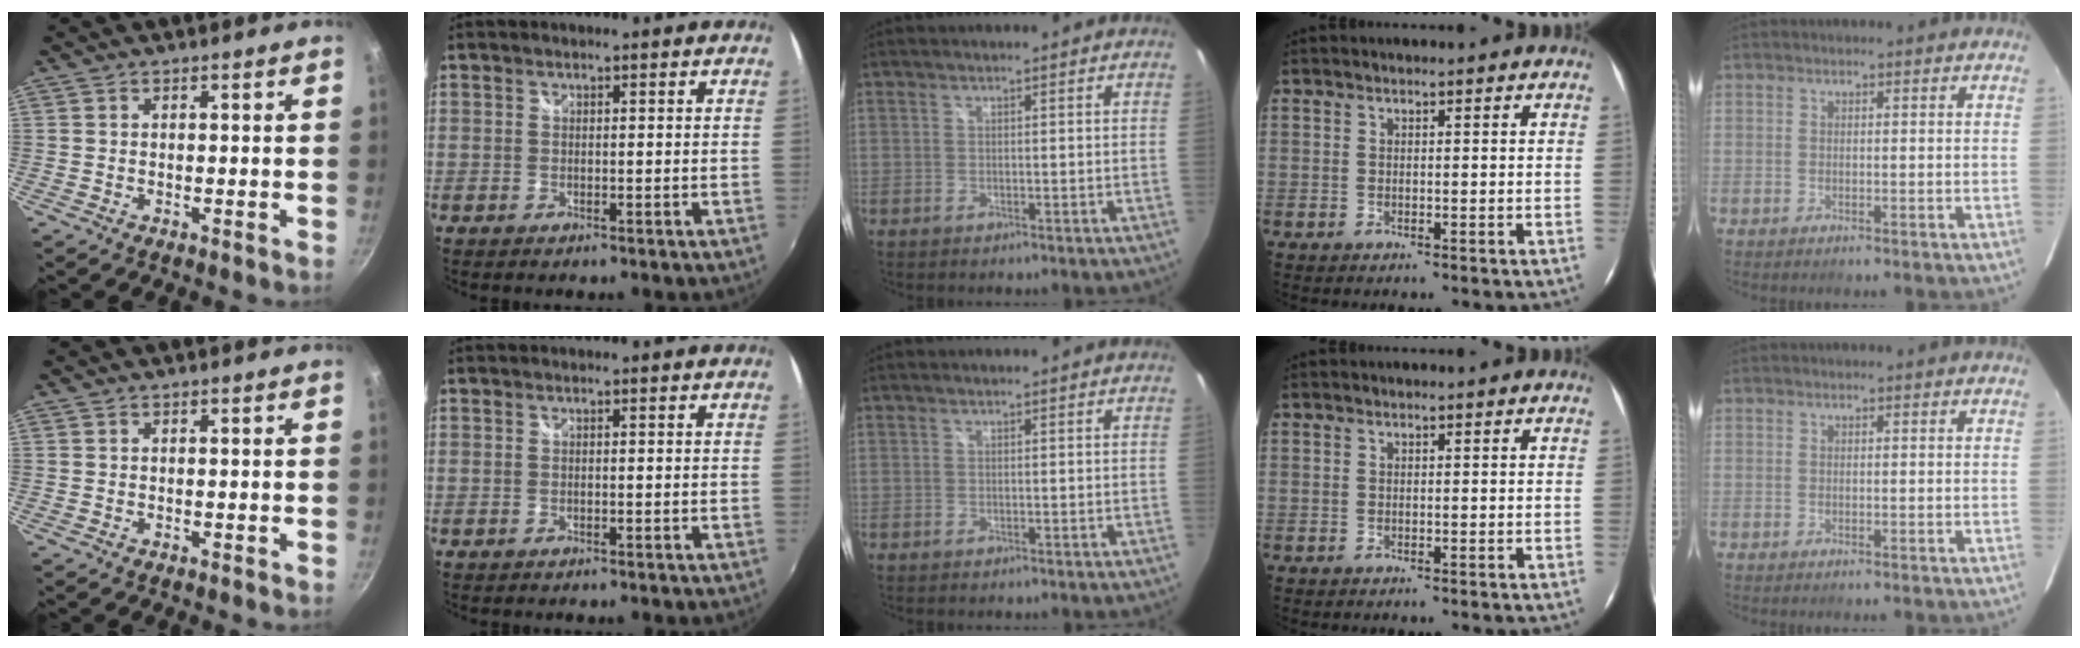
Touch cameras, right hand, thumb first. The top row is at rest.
{}